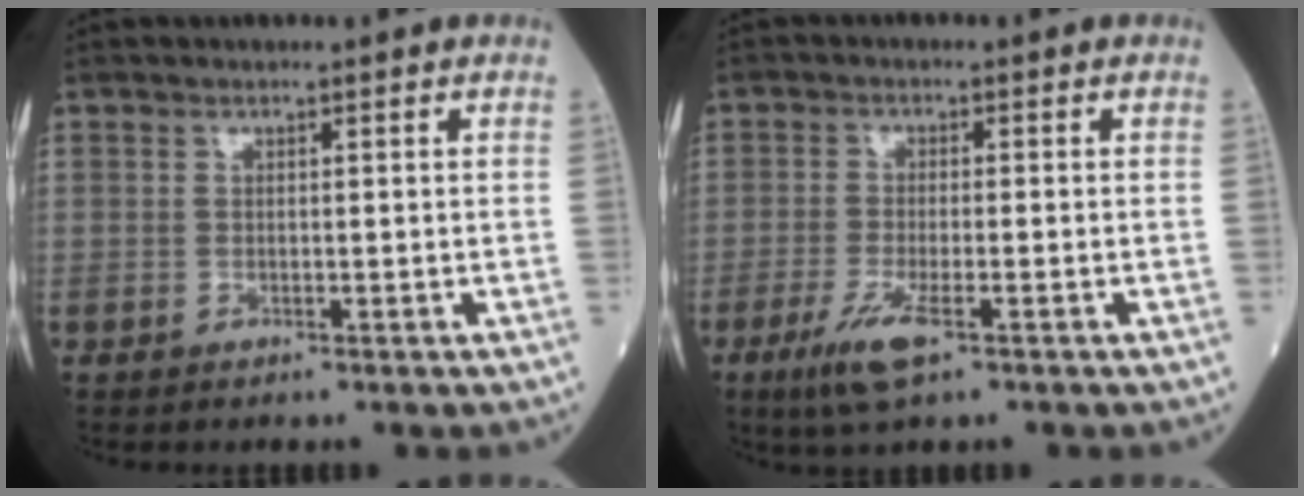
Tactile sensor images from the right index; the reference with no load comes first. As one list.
[{"total": 5.5, "force": [-3.0, 0.9, 4.5], "torque": [-0.099, -0.014, -0.055]}]